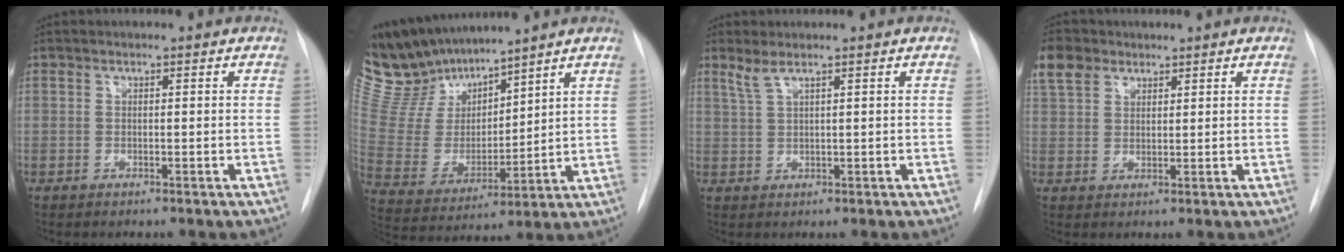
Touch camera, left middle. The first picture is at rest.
{"total": 14.2, "force": [13.1, 3.9, 4.1], "torque": [-0.098, 0.003, 0.272]}
{"total": 2.3, "force": [1.7, 0.1, 1.6], "torque": [-0.045, 0.010, 0.040]}
{"total": 5.1, "force": [3.3, 3.4, 1.9], "torque": [-0.046, 0.016, 0.070]}